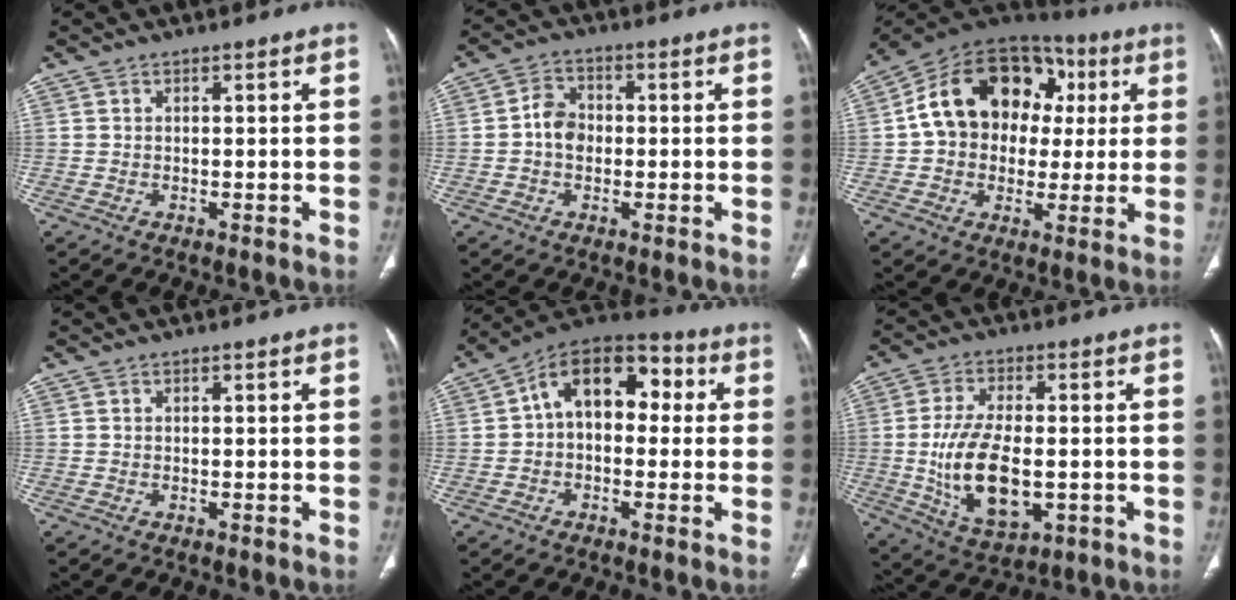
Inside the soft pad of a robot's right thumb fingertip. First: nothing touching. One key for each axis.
{"total": 5.3, "fx": -0.5, "fy": 4.3, "fz": 3.1, "tx": -0.038, "ty": 0.015, "tz": -0.017}
{"total": 21.2, "fx": 3.5, "fy": 16.0, "fz": 13.4, "tx": -0.183, "ty": 0.039, "tz": 0.050}
{"total": 0.0}
{"total": 13.9, "fx": 1.7, "fy": 9.2, "fz": 10.2, "tx": -0.118, "ty": 0.043, "tz": 0.010}
{"total": 14.3, "fx": -1.8, "fy": 7.5, "fz": 12.1, "tx": -0.223, "ty": -0.006, "tz": -0.018}